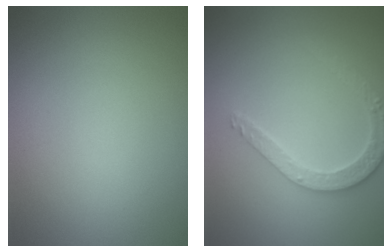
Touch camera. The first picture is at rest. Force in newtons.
{"total": 2.7, "press": 2.7, "slide": 0.3}